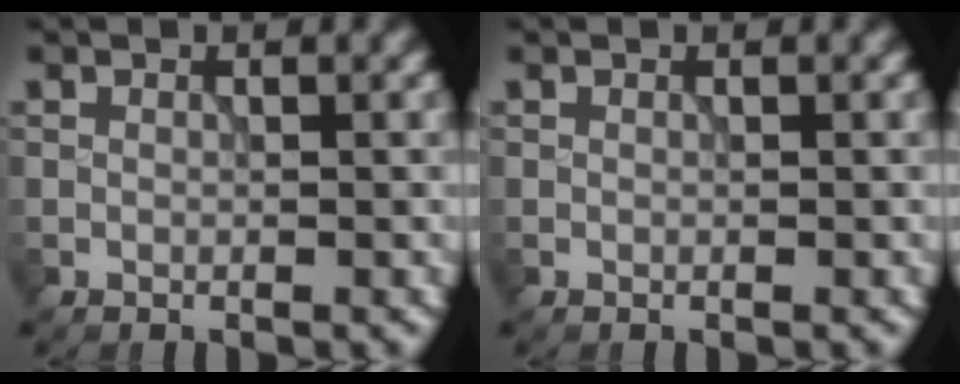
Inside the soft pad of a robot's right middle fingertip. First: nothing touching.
{"total": 0.0}